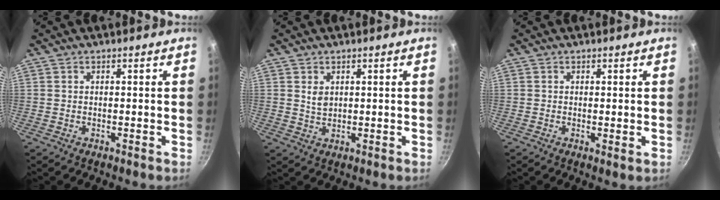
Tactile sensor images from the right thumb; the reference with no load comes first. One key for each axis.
{"total": 2.6, "fx": 0.9, "fy": 1.8, "fz": 1.7, "tx": -0.025, "ty": -0.004, "tz": 0.018}
{"total": 0.9, "fx": 0.2, "fy": 0.3, "fz": 0.8, "tx": -0.013, "ty": -0.009, "tz": 0.000}